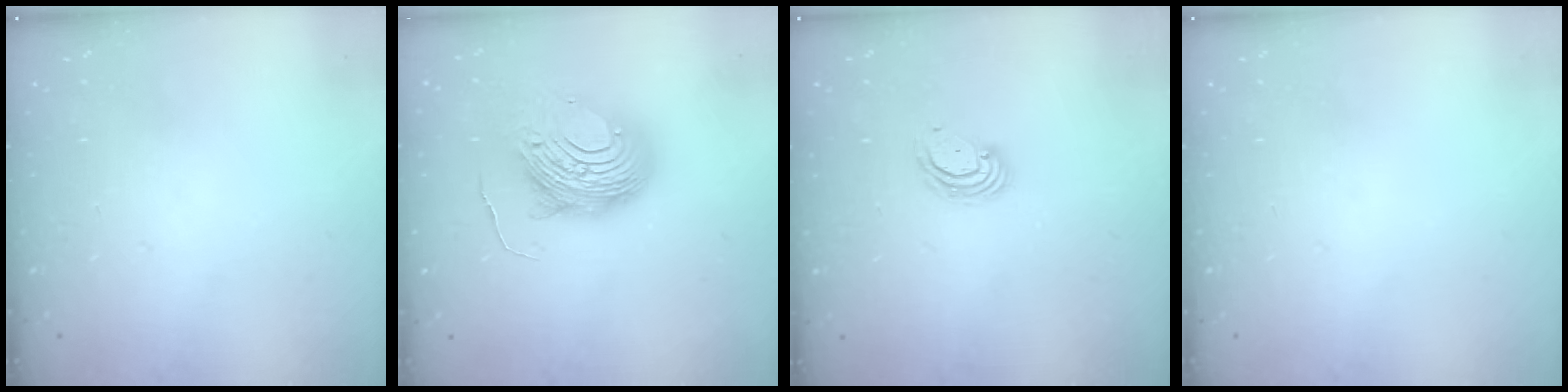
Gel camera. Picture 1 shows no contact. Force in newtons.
{"total": 13.6, "press": 13.5, "slide": 1.3}
{"total": 4.2, "press": 4.2, "slide": 0.3}
{"total": 0.0}